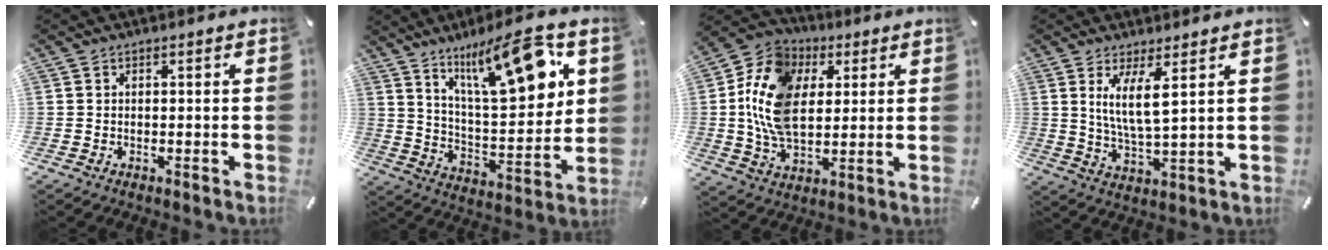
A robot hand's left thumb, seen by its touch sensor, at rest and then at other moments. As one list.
[{"total": 19.9, "force": [11.6, 6.8, 14.7], "torque": [-0.227, -0.059, 0.185]}, {"total": 14.9, "force": [2.2, 11.1, 9.7], "torque": [-0.231, 0.005, 0.037]}, {"total": 8.0, "force": [3.5, 1.7, 6.9], "torque": [-0.144, -0.005, 0.058]}]